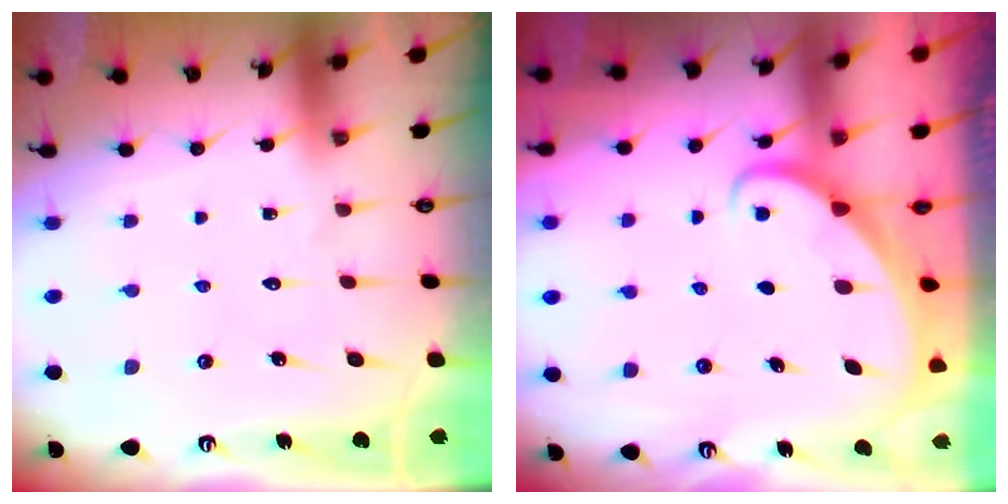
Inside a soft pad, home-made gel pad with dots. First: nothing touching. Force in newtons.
{"total": 1.8, "press": 1.8, "slide": 0.2}